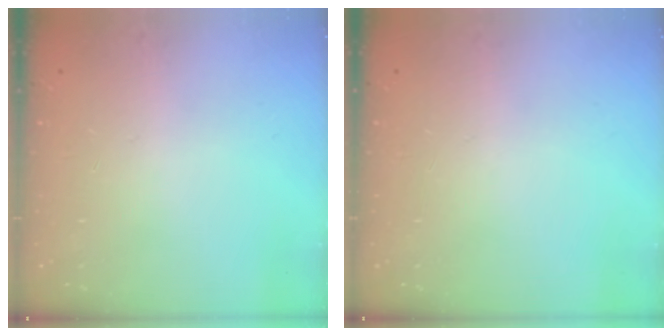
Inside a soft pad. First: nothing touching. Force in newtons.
{"total": 0.0}